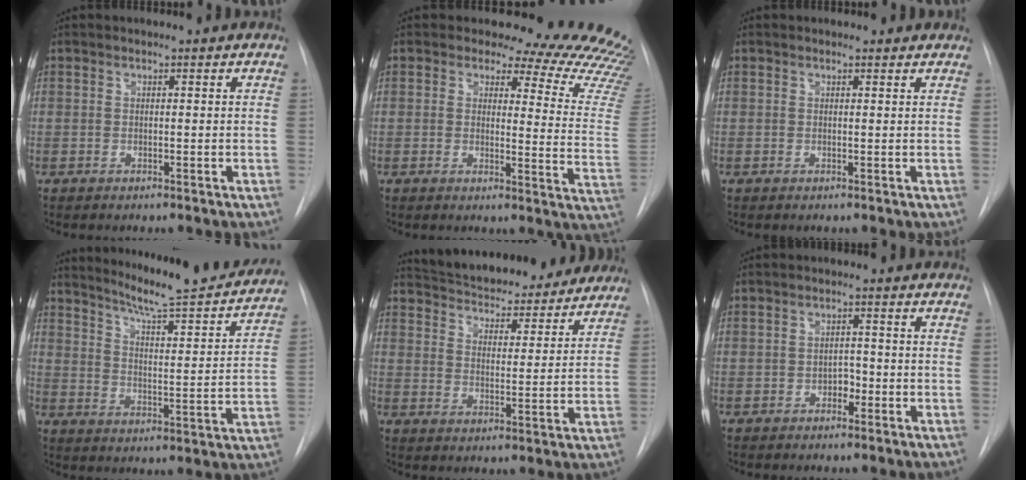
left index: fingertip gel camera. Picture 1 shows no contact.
{"total": 18.8, "force": [17.8, 4.3, 4.4], "torque": [-0.019, -0.123, 0.159]}
{"total": 1.3, "force": [1.2, 0.5, 0.0], "torque": [-0.007, -0.001, 0.006]}
{"total": 20.0, "force": [18.4, 0.8, 7.9], "torque": [-0.118, -0.056, 0.244]}
{"total": 22.2, "force": [20.2, 6.0, 6.9], "torque": [-0.114, 0.004, 0.272]}
{"total": 2.0, "force": [-1.0, 1.3, 1.2], "torque": [-0.011, 0.007, -0.016]}